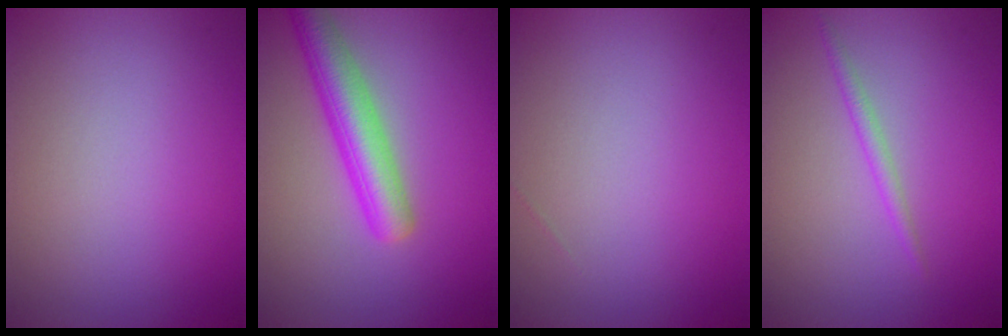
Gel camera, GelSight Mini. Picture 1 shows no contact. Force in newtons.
{"total": 4.7, "press": 4.7, "slide": 0.3}
{"total": 0.0}
{"total": 0.9, "press": 0.9, "slide": 0.1}